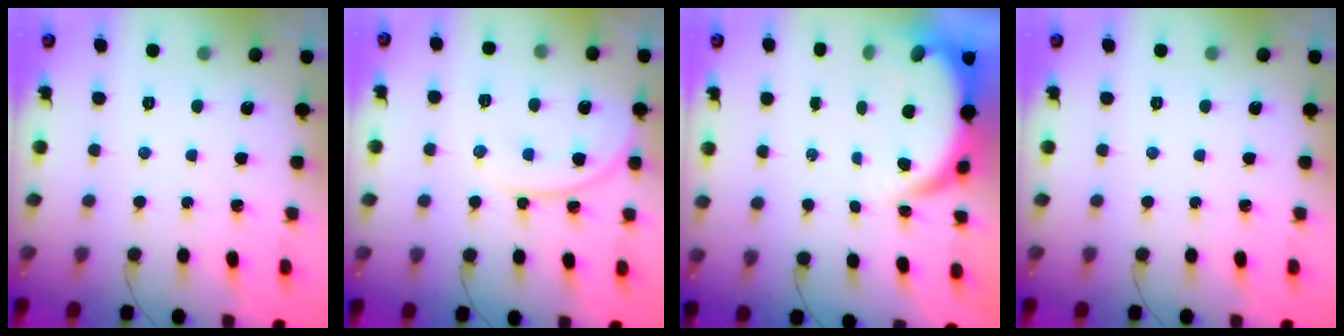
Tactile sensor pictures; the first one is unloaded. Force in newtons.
{"total": 10.6, "press": 10.5, "slide": 0.5}
{"total": 6.3, "press": 6.2, "slide": 0.9}
{"total": 0.0}